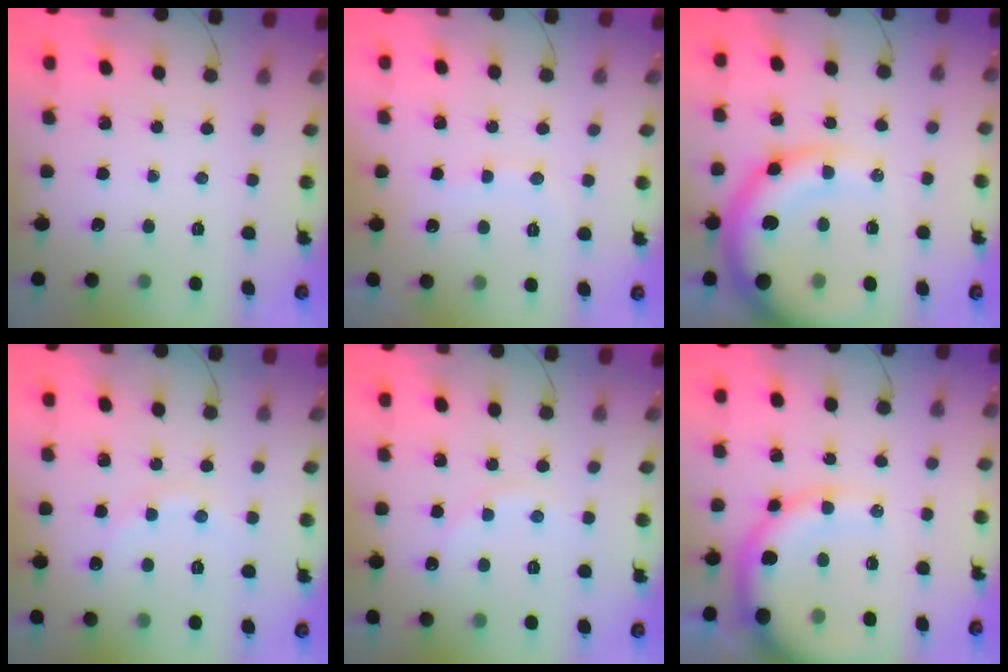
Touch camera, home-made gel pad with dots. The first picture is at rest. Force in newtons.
{"total": 7.5, "press": 7.3, "slide": 1.6}
{"total": 15.9, "press": 15.4, "slide": 3.7}
{"total": 8.4, "press": 8.3, "slide": 1.6}
{"total": 7.1, "press": 7.0, "slide": 1.4}
{"total": 14.7, "press": 14.3, "slide": 3.3}